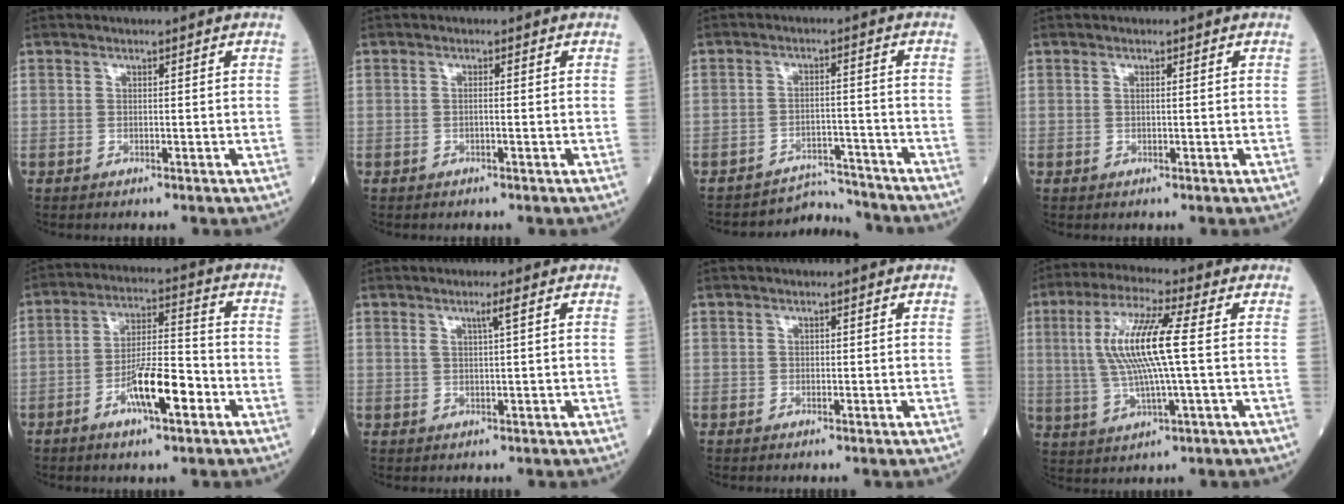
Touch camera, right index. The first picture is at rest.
{"total": 0.6, "force": [-0.1, 0.0, 0.6], "torque": [-0.012, 0.002, 0.000]}
{"total": 5.6, "force": [-5.3, 0.4, -1.6], "torque": [0.021, 0.021, -0.077]}
{"total": 0.6, "force": [0.2, 0.0, 0.5], "torque": [-0.014, 0.001, 0.005]}
{"total": 9.7, "force": [-4.3, 1.8, 8.5], "torque": [-0.158, 0.003, -0.072]}
{"total": 1.8, "force": [0.9, -0.4, 1.5], "torque": [-0.033, -0.001, 0.020]}
{"total": 0.0}
{"total": 11.5, "force": [1.3, 0.7, 11.4], "torque": [-0.237, 0.010, 0.026]}